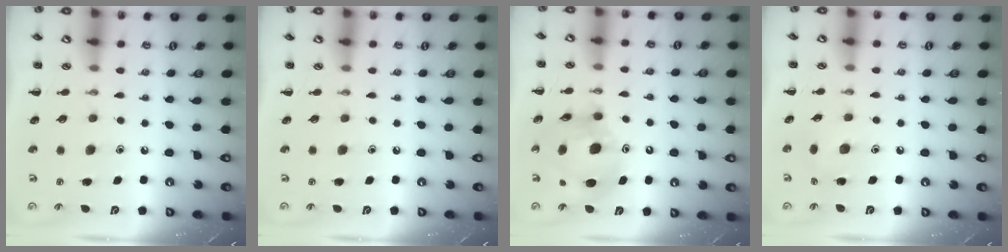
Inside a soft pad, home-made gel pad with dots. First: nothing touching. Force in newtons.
{"total": 0.0}
{"total": 11.2, "press": 10.7, "slide": 3.3}
{"total": 5.2, "press": 4.9, "slide": 1.6}